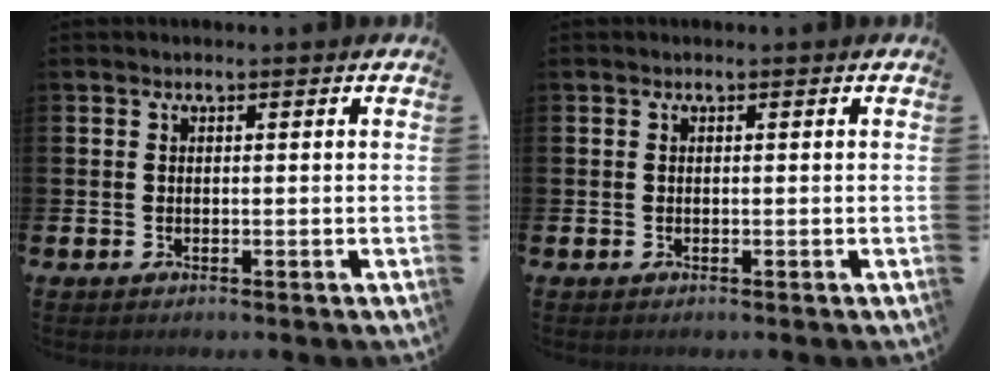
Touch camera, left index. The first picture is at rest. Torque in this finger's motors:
{"motor_torque": [0.00, 0.00, 0.00, 0.00]}